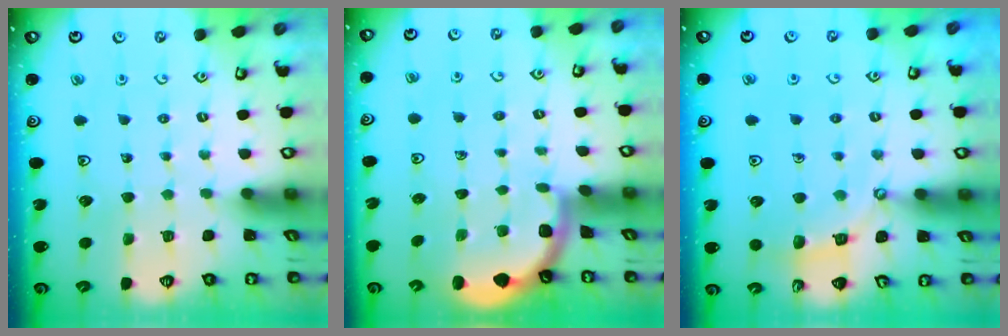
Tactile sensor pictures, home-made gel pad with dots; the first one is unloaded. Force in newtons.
{"total": 1.7, "press": 1.7, "slide": 0.1}
{"total": 4.9, "press": 4.9, "slide": 0.4}